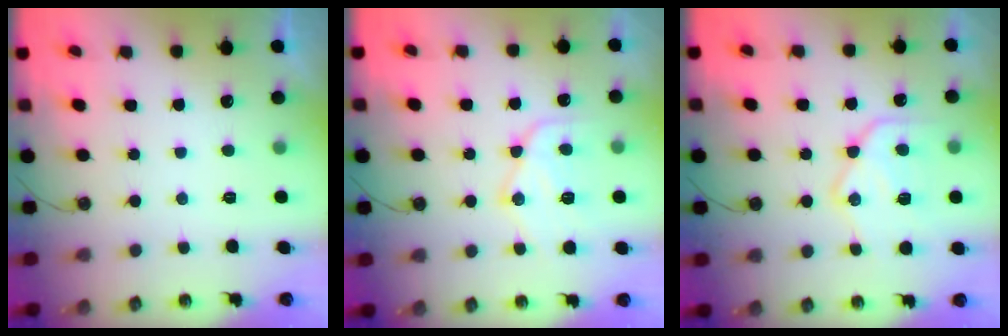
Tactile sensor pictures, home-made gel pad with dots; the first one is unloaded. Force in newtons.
{"total": 15.4, "press": 15.4, "slide": 1.1}
{"total": 16.7, "press": 16.6, "slide": 1.3}